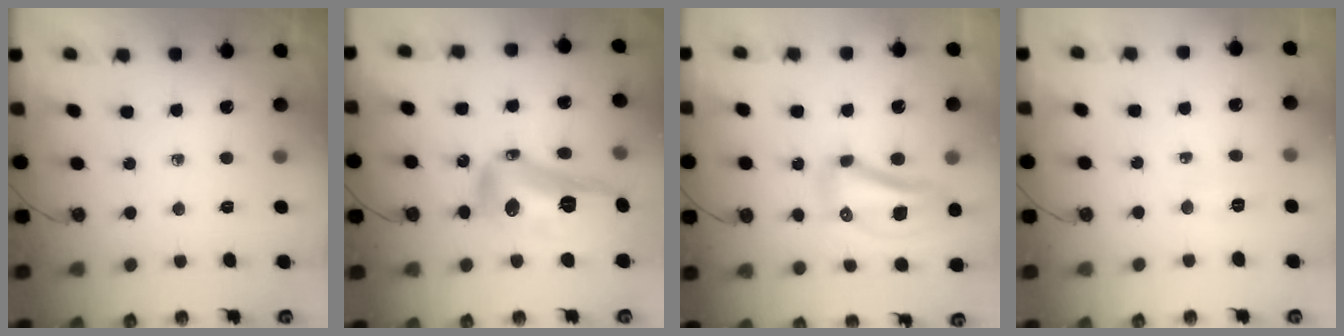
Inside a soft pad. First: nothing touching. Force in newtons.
{"total": 20.4, "press": 20.3, "slide": 2.1}
{"total": 11.0, "press": 11.0, "slide": 1.2}
{"total": 4.3, "press": 4.2, "slide": 0.9}